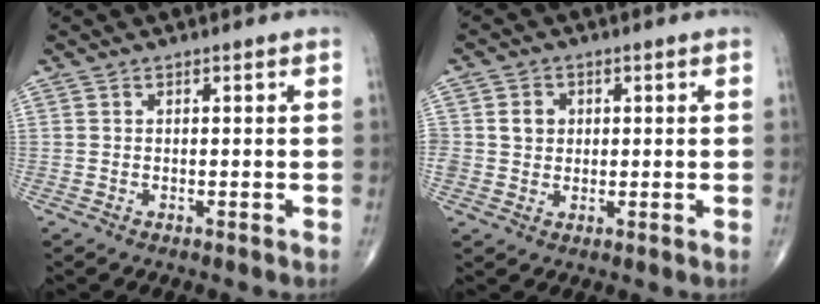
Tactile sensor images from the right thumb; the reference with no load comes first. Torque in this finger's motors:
{"motor_torque": [0.19, 0.20, 0.47, 0.26, 0.33]}